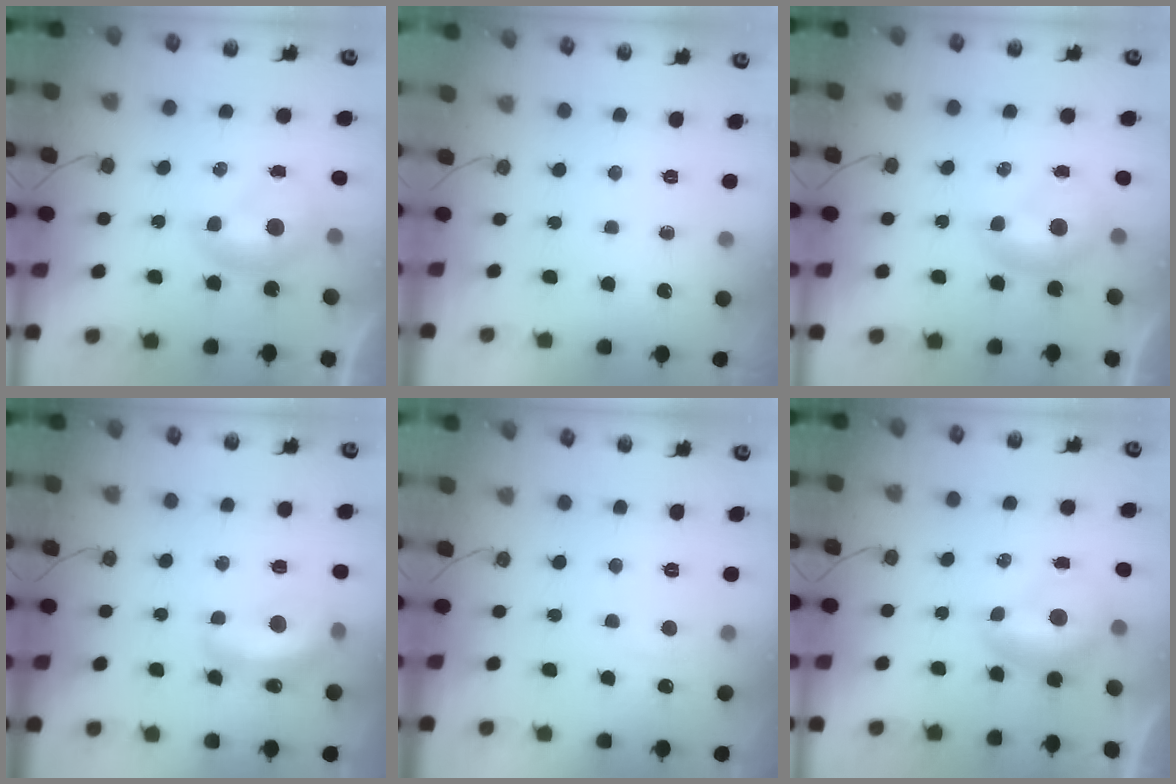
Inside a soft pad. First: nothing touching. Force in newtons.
{"total": 0.0}
{"total": 0.0}
{"total": 7.6, "press": 7.6, "slide": 0.8}
{"total": 3.1, "press": 3.1, "slide": 0.4}
{"total": 0.8, "press": 0.6, "slide": 0.4}